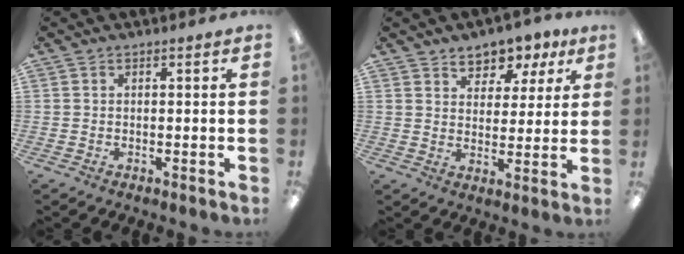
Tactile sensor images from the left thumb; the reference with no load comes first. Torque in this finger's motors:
{"motor_torque": [0.07, 0.18, -0.07, -0.03, 0.04]}